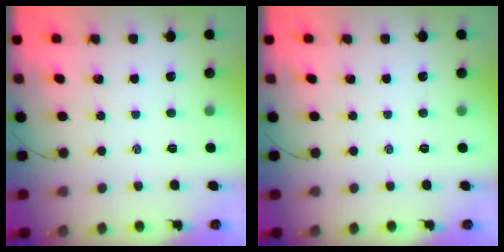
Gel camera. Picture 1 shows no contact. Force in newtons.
{"total": 0.0}